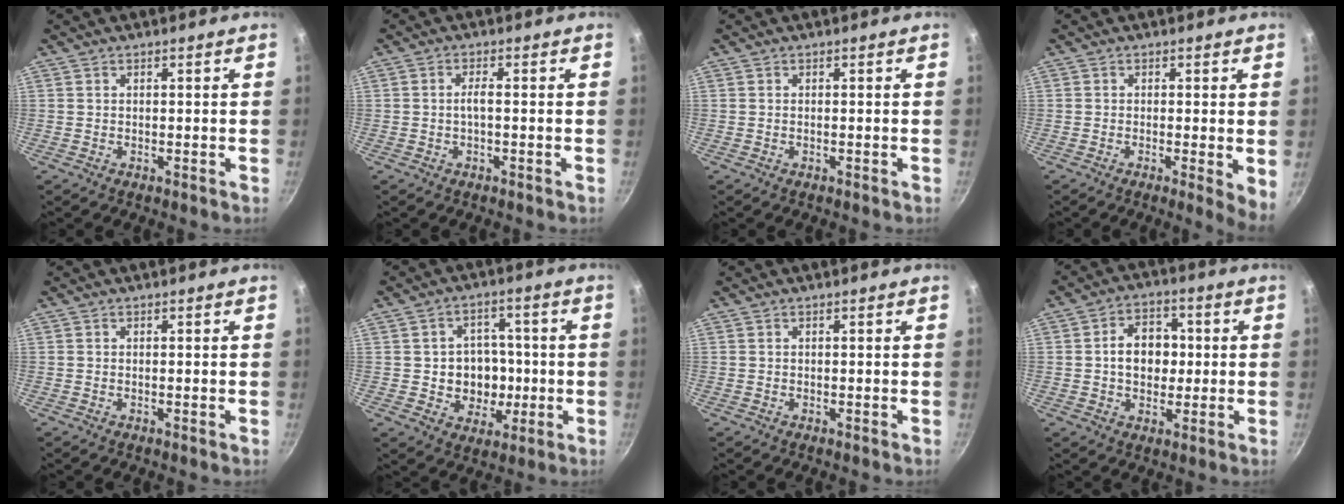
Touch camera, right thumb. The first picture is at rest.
{"total": 1.8, "force": [-0.4, 0.4, 1.7], "torque": [-0.039, 0.010, -0.009]}
{"total": 0.0}
{"total": 4.3, "force": [-0.4, 0.8, 4.2], "torque": [-0.054, -0.012, -0.008]}
{"total": 0.0}
{"total": 9.6, "force": [-0.8, 8.4, 4.6], "torque": [-0.030, 0.011, -0.003]}
{"total": 0.0}
{"total": 8.7, "force": [0.4, 6.7, 5.6], "torque": [-0.053, 0.012, 0.001]}